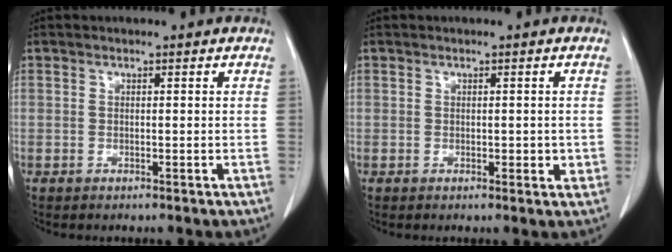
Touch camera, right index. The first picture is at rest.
{"total": 1.9, "force": [-0.1, 1.2, 1.4], "torque": [-0.013, 0.001, 0.001]}